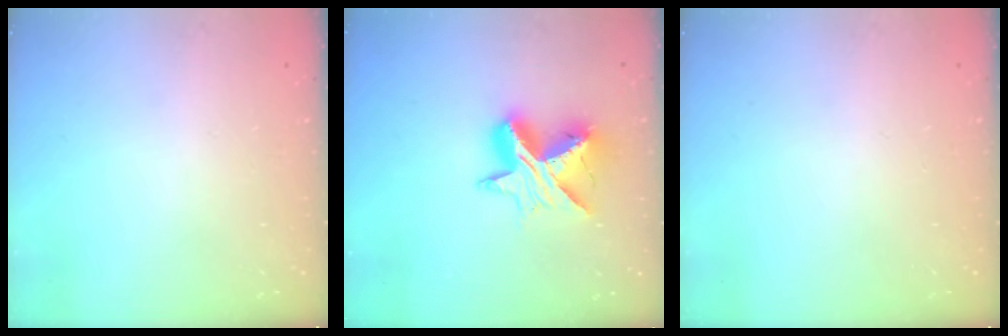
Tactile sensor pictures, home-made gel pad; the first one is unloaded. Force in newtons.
{"total": 11.8, "press": 11.8, "slide": 1.0}
{"total": 0.0}